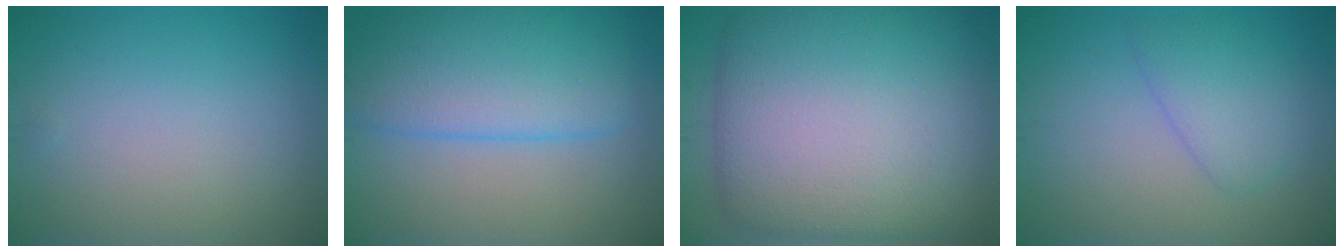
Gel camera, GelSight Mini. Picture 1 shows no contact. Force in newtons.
{"total": 7.0, "press": 7.0, "slide": 0.6}
{"total": 16.6, "press": 16.6, "slide": 0.4}
{"total": 3.0, "press": 3.0, "slide": 0.2}